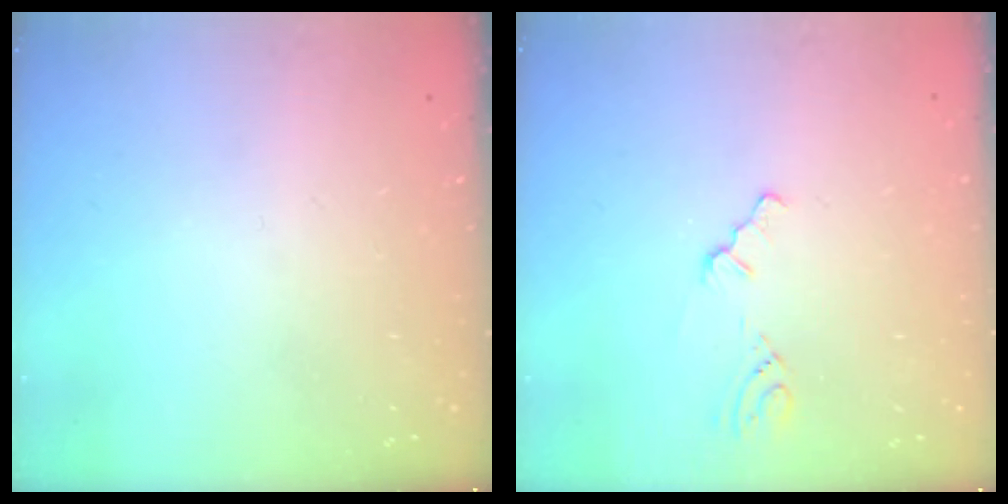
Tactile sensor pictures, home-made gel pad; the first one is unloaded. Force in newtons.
{"total": 1.3, "press": 1.3, "slide": 0.2}